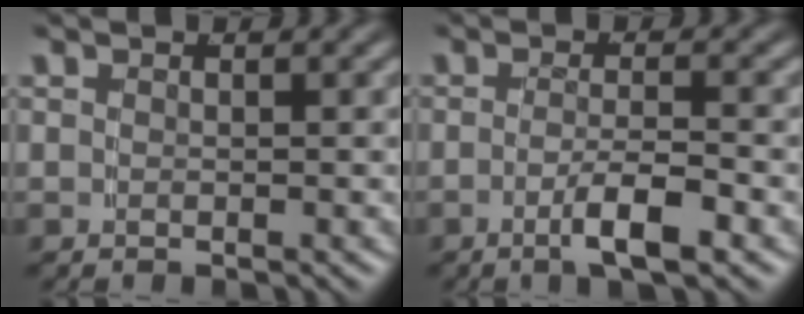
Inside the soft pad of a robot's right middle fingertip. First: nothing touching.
{"total": 3.3, "force": [-1.9, -0.2, 2.8], "torque": [-0.049, -0.011, -0.027]}